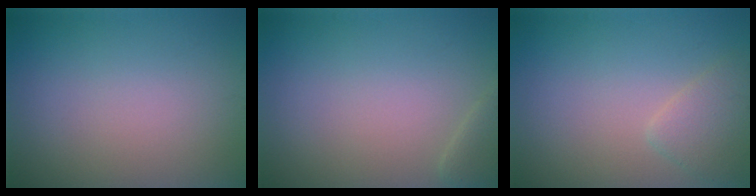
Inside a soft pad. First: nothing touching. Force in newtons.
{"total": 1.3, "press": 1.3, "slide": 0.0}
{"total": 2.2, "press": 2.2, "slide": 0.1}